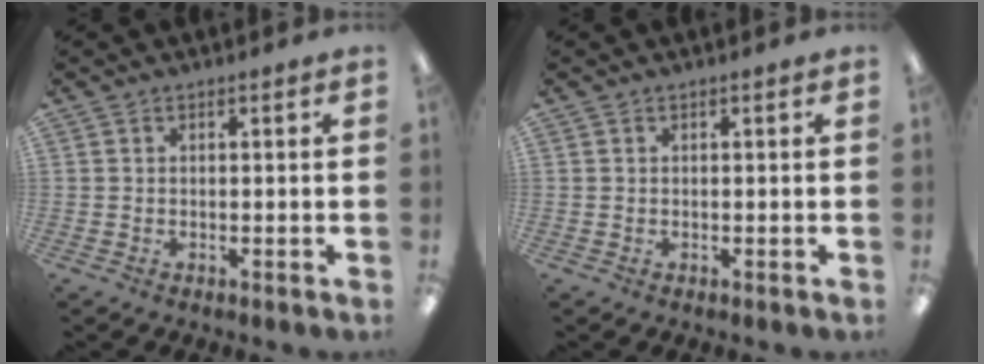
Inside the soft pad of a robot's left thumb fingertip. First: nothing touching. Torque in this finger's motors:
{"motor_torque": [-0.08, 0.00, -0.09, 0.00, 0.00]}